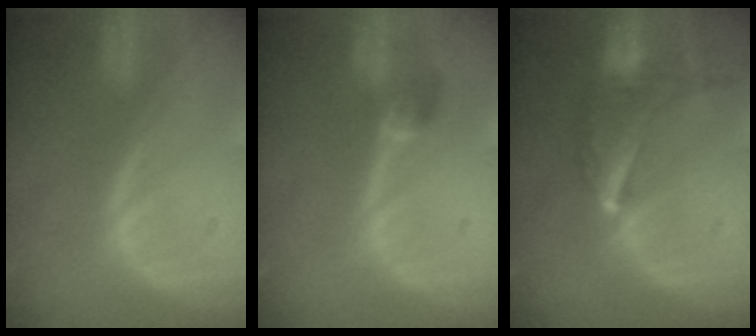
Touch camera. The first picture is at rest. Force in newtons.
{"total": 2.7, "press": 2.7, "slide": 0.3}
{"total": 9.1, "press": 8.1, "slide": 4.2}